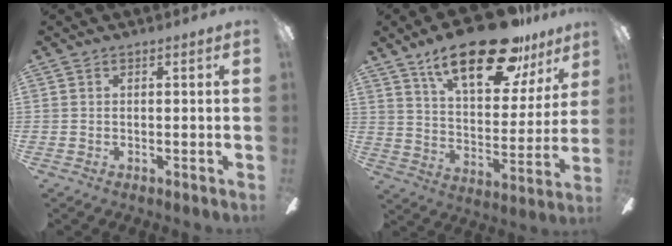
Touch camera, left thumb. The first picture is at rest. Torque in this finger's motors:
{"motor_torque": [0.31, 0.42, 1.60, -1.17, 0.19]}